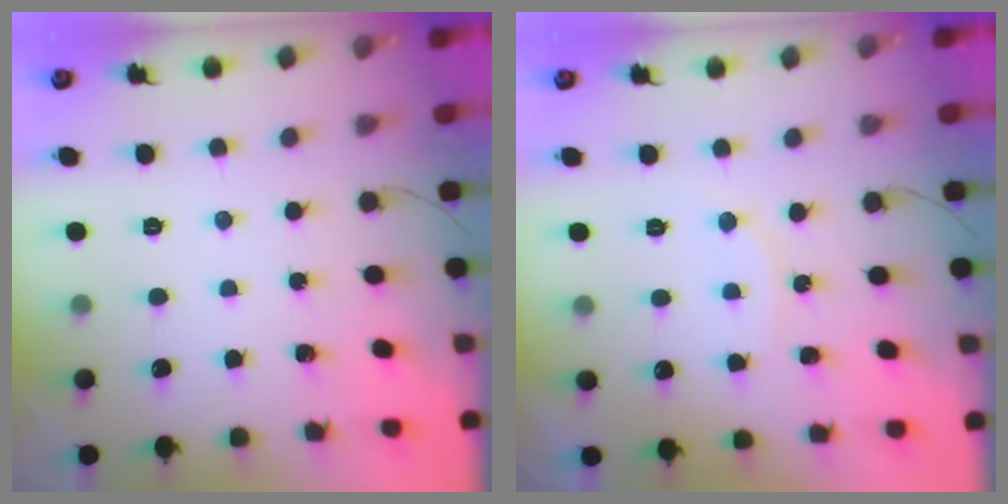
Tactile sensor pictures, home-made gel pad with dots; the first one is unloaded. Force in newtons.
{"total": 6.6, "press": 6.6, "slide": 0.3}